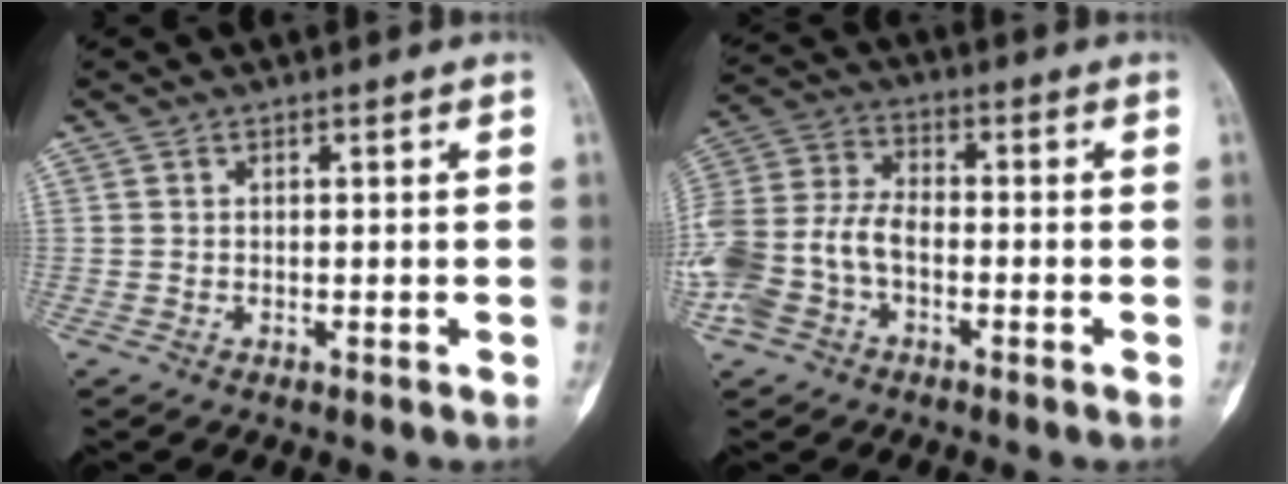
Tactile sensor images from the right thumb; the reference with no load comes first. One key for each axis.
{"total": 12.8, "fx": -3.9, "fy": 8.5, "fz": 8.8, "tx": -0.196, "ty": 0.032, "tz": -0.082}